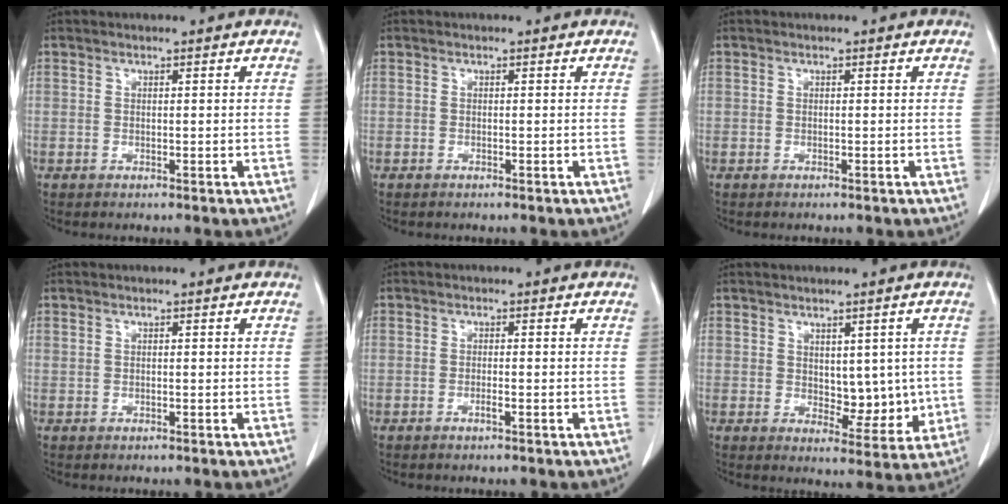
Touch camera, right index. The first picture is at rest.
{"total": 0.0}
{"total": 0.0}
{"total": 0.0}
{"total": 0.9, "force": [-0.4, 0.0, 0.8], "torque": [-0.013, 0.002, -0.006]}
{"total": 8.4, "force": [1.7, 5.1, 6.4], "torque": [-0.078, -0.006, 0.047]}